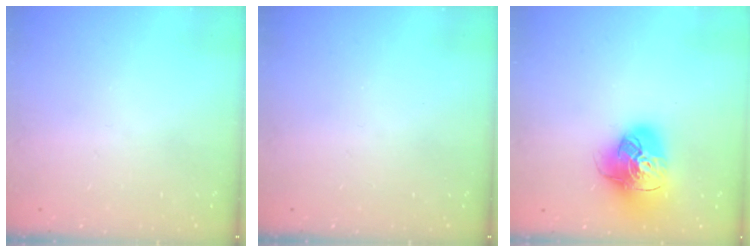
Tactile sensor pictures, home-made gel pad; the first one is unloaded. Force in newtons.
{"total": 0.0}
{"total": 17.7, "press": 17.5, "slide": 2.2}